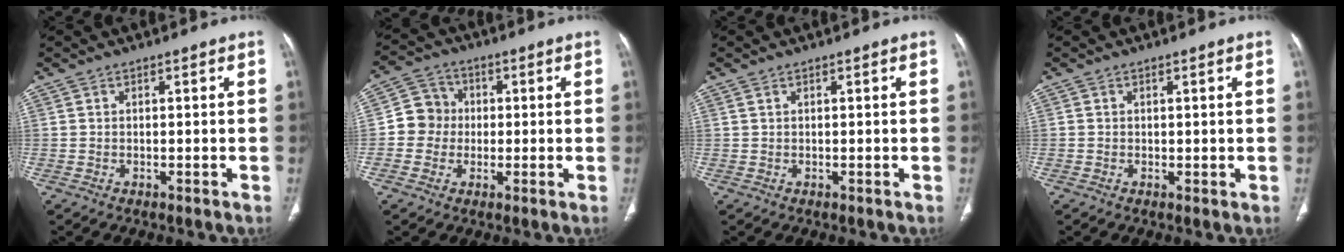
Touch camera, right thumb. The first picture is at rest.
{"total": 6.7, "force": [-0.3, 6.4, 1.9], "torque": [-0.005, 0.016, -0.017]}
{"total": 0.0}
{"total": 0.0}